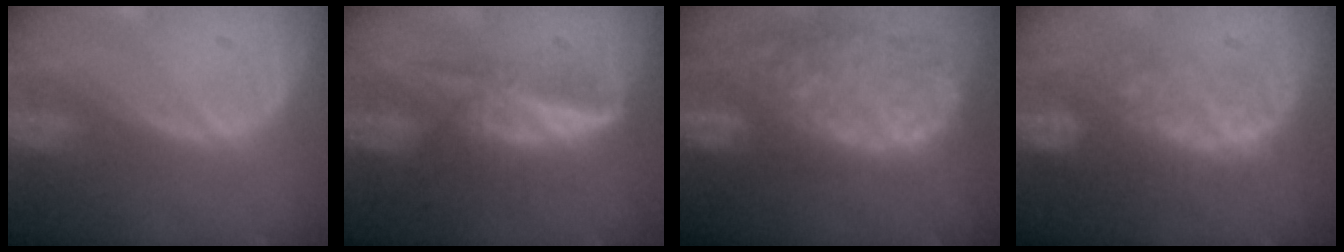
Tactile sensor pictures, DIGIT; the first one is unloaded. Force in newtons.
{"total": 5.9, "press": 5.4, "slide": 2.3}
{"total": 13.3, "press": 11.0, "slide": 7.5}
{"total": 9.5, "press": 8.2, "slide": 4.8}